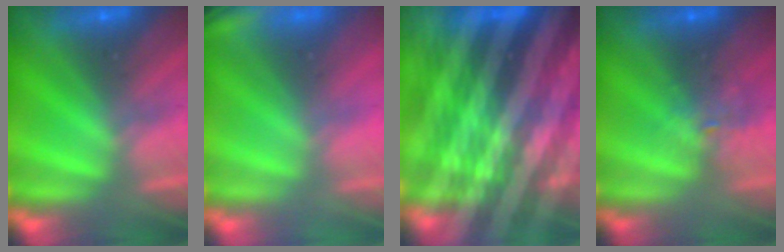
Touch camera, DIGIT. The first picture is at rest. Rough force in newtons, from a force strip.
{"total": 2.4}
{"total": 6.9}
{"total": 2.1}